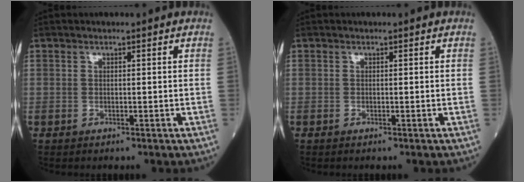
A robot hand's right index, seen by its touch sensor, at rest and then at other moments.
{"total": 0.0}